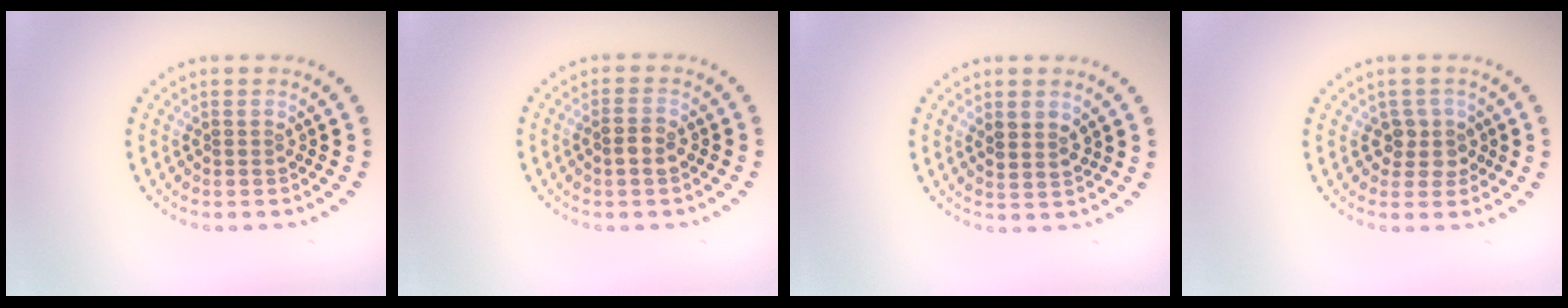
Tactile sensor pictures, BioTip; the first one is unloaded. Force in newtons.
{"total": 1.7, "press": 1.6, "slide": 0.4}
{"total": 1.9, "press": 1.7, "slide": 0.8}
{"total": 2.1, "press": 1.8, "slide": 1.1}